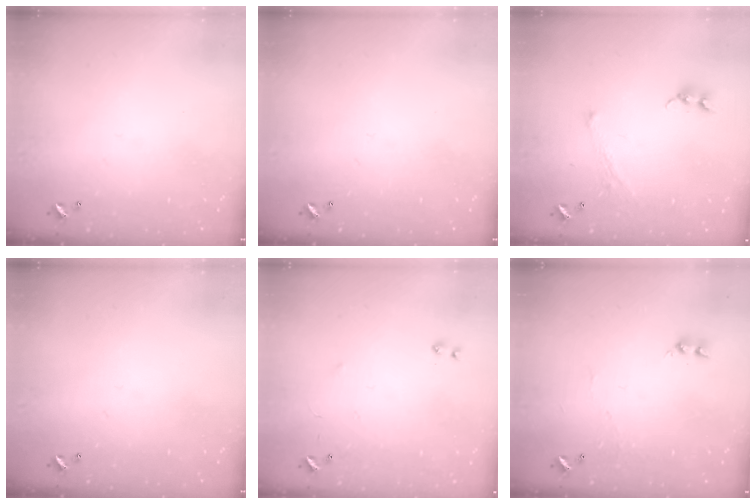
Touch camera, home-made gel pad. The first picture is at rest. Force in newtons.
{"total": 0.0}
{"total": 1.3, "press": 1.2, "slide": 0.5}
{"total": 0.0}
{"total": 7.4, "press": 7.3, "slide": 0.6}
{"total": 4.2, "press": 4.2, "slide": 0.5}